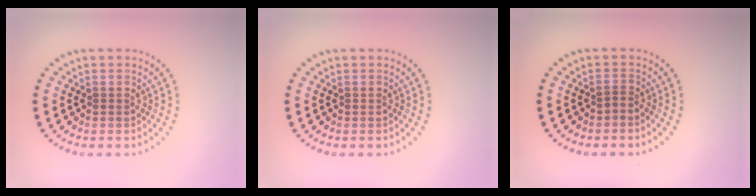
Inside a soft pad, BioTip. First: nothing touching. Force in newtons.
{"total": 0.0}
{"total": 0.7, "press": 0.3, "slide": 0.6}